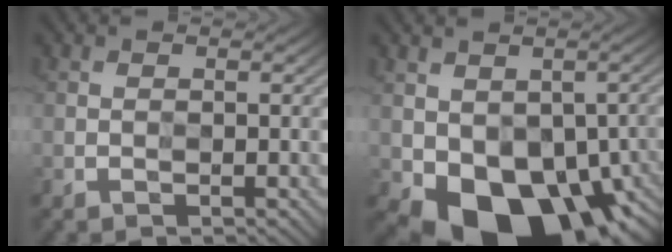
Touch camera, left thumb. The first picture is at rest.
{"total": 12.4, "force": [-4.1, 8.4, 8.2], "torque": [-0.134, -0.035, -0.050]}